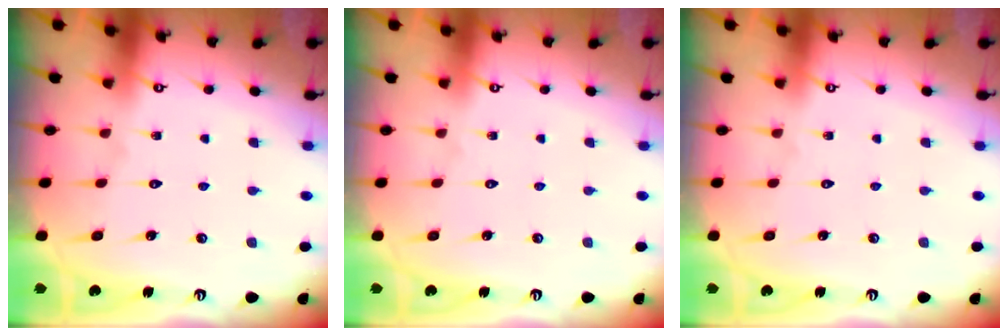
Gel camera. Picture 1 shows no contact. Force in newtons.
{"total": 0.0}
{"total": 0.0}